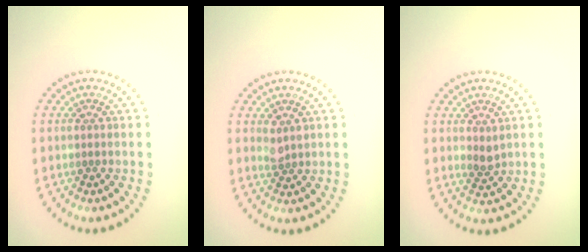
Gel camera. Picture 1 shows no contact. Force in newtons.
{"total": 1.2, "press": 1.1, "slide": 0.5}
{"total": 1.1, "press": 1.0, "slide": 0.6}